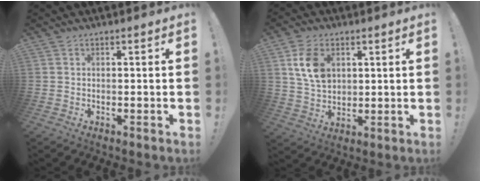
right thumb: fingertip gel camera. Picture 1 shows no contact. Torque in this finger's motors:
{"motor_torque": [0.39, 0.02, 0.41, -0.26, 0.08]}